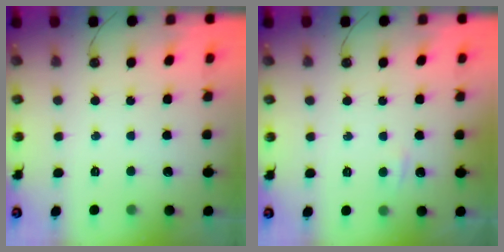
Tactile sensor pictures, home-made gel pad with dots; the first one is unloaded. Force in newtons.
{"total": 2.8, "press": 2.8, "slide": 0.5}